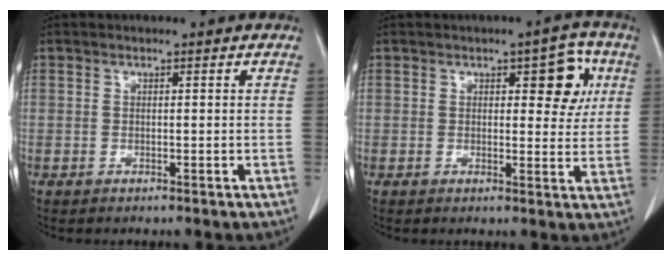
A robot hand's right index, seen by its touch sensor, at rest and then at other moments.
{"total": 6.4, "force": [2.2, 2.6, 5.3], "torque": [-0.056, 0.009, 0.025]}